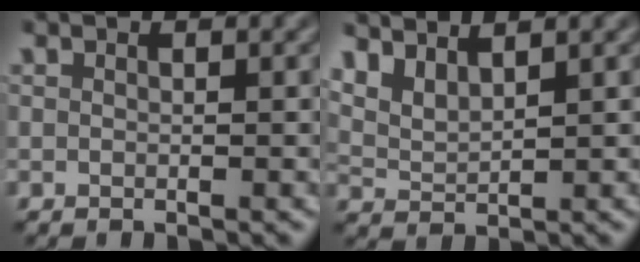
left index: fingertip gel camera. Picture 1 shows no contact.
{"total": 3.2, "force": [2.6, 0.9, 1.6], "torque": [-0.040, 0.009, 0.052]}